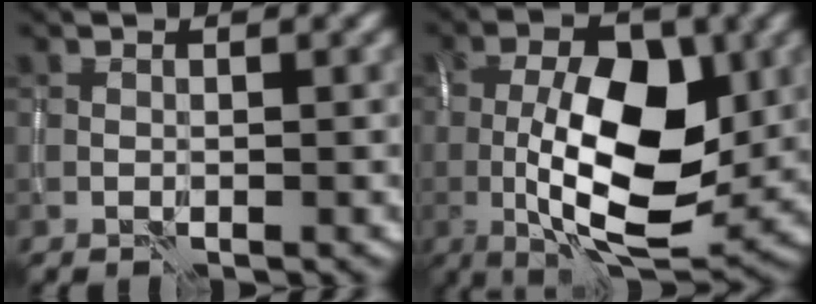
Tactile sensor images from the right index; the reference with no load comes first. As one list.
[{"total": 10.8, "force": [-0.9, 4.8, 9.6], "torque": [-0.152, 0.005, -0.020]}]